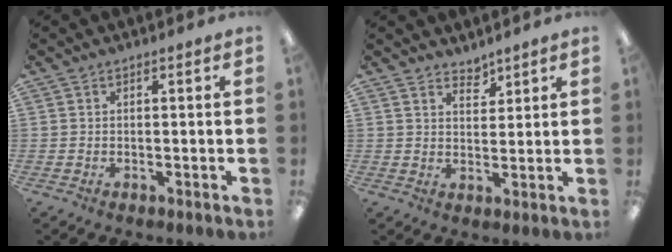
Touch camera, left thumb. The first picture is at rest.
{"total": 3.4, "force": [3.2, 1.1, 0.2], "torque": [0.005, -0.025, 0.058]}